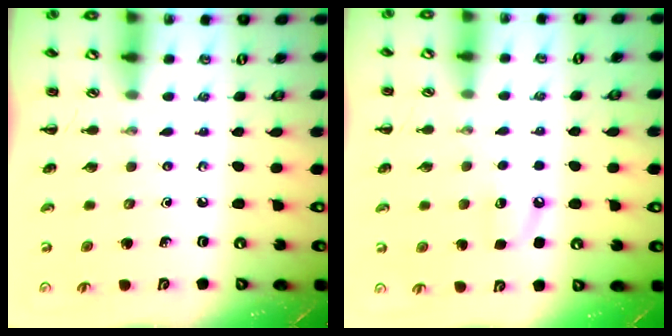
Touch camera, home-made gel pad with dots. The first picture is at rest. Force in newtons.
{"total": 5.1, "press": 4.9, "slide": 1.6}